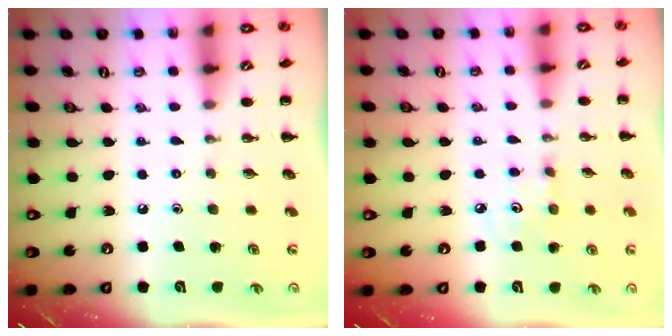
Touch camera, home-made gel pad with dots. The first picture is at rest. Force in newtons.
{"total": 3.4, "press": 3.3, "slide": 0.8}